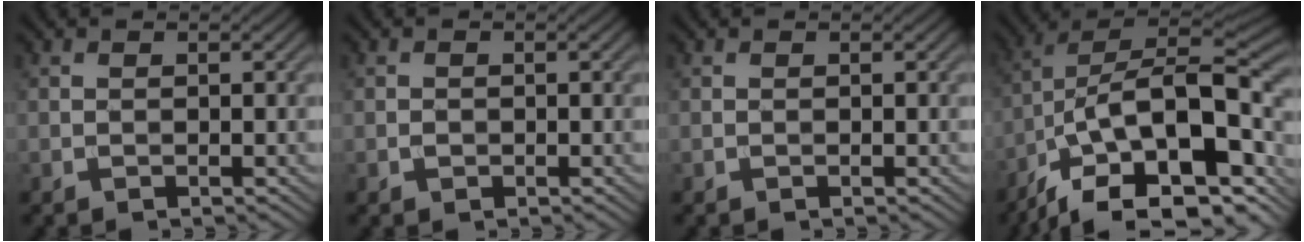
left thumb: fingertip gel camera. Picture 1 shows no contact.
{"total": 0.8, "force": [-0.2, 0.7, 0.3], "torque": [-0.002, -0.004, -0.006]}
{"total": 0.0}
{"total": 19.2, "force": [-9.6, 9.0, 14.0], "torque": [-0.236, -0.007, -0.158]}